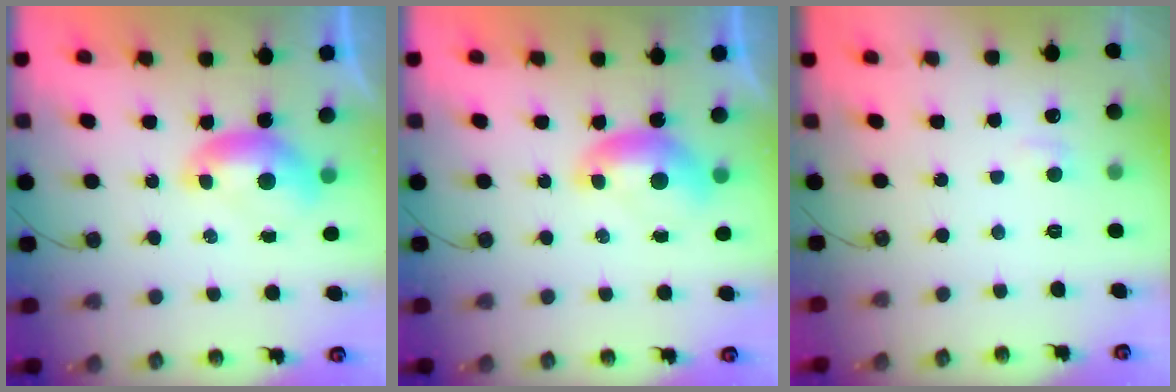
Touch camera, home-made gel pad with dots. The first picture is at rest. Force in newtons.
{"total": 0.0}
{"total": 1.2, "press": 1.0, "slide": 0.7}